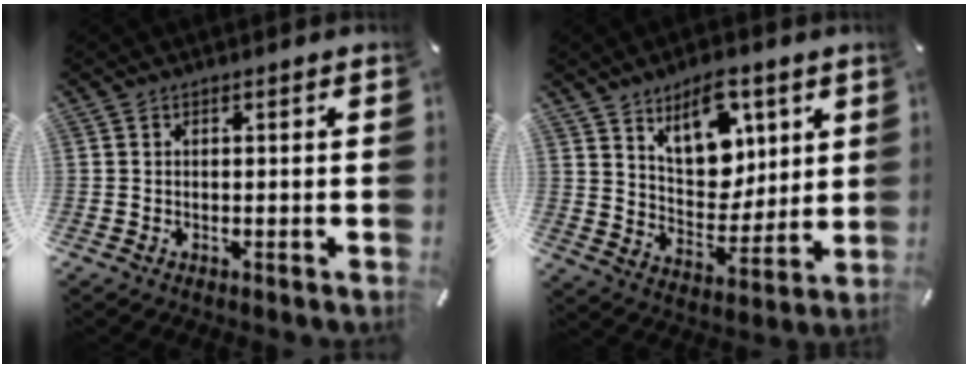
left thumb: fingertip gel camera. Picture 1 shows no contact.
{"total": 14.0, "force": [7.6, 9.0, 7.6], "torque": [-0.102, -0.043, 0.137]}